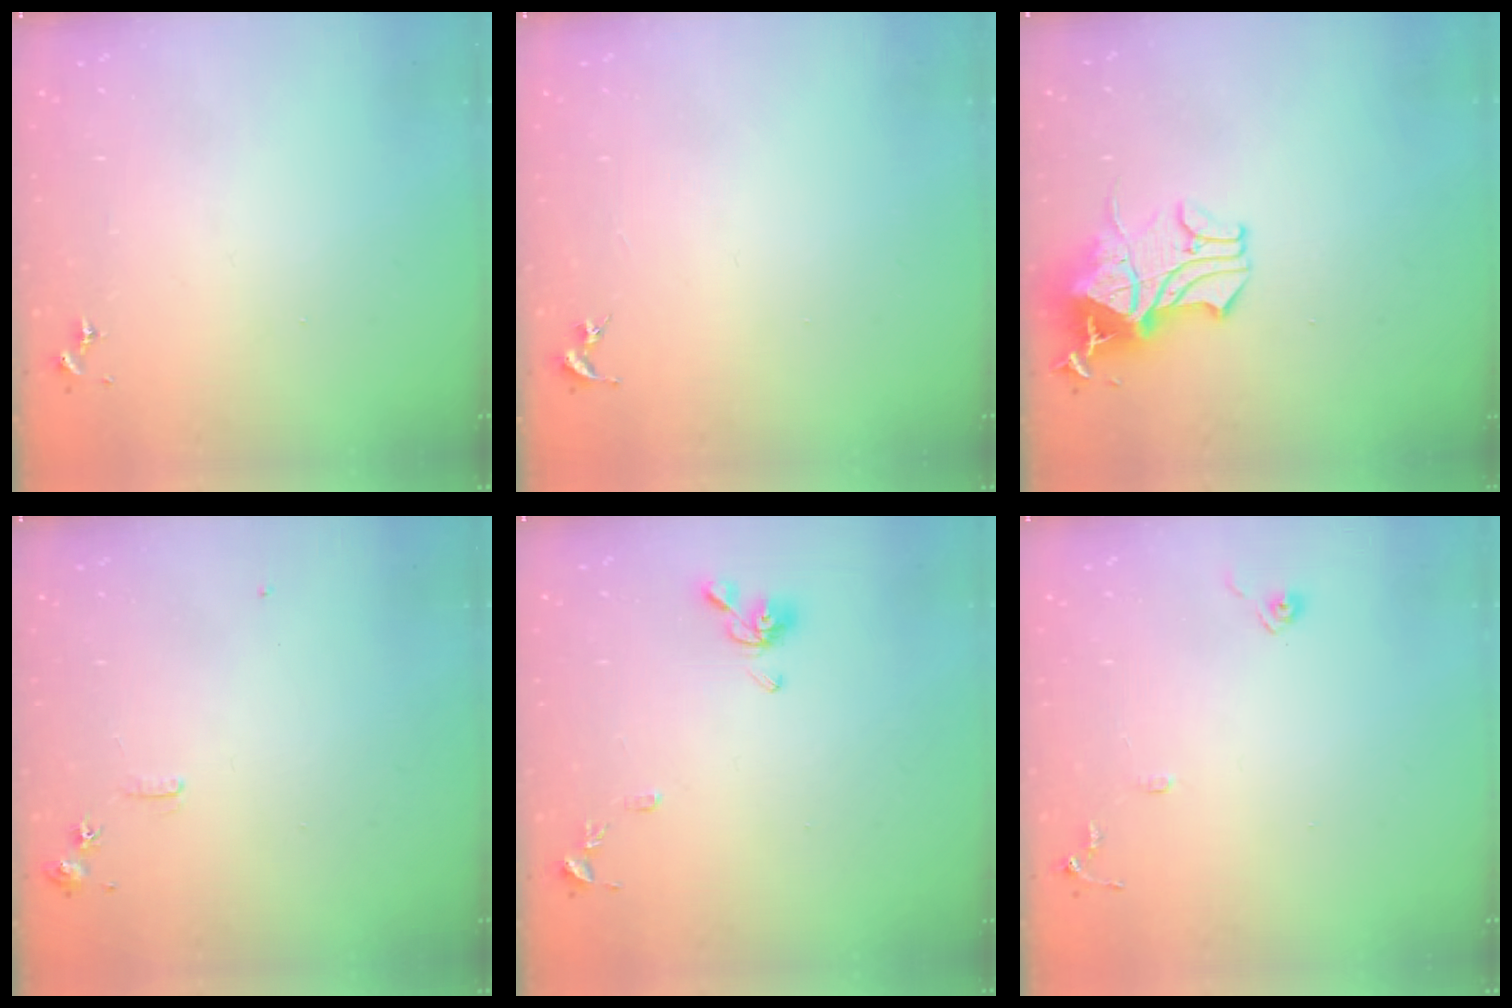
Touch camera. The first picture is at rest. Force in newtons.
{"total": 0.0}
{"total": 18.0, "press": 18.0, "slide": 0.2}
{"total": 6.2, "press": 6.2, "slide": 0.8}
{"total": 9.4, "press": 9.4, "slide": 1.0}
{"total": 8.0, "press": 8.0, "slide": 0.8}